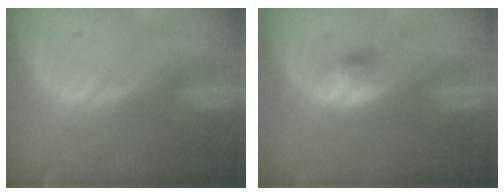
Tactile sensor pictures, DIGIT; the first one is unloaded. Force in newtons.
{"total": 2.4, "press": 2.2, "slide": 0.7}